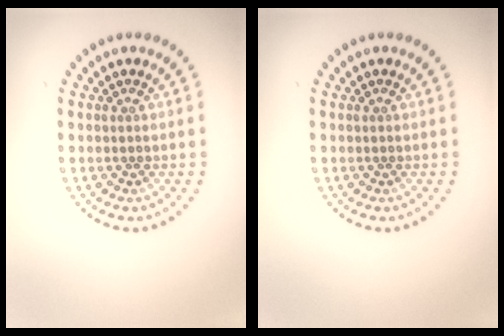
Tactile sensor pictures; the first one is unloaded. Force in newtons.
{"total": 0.0}